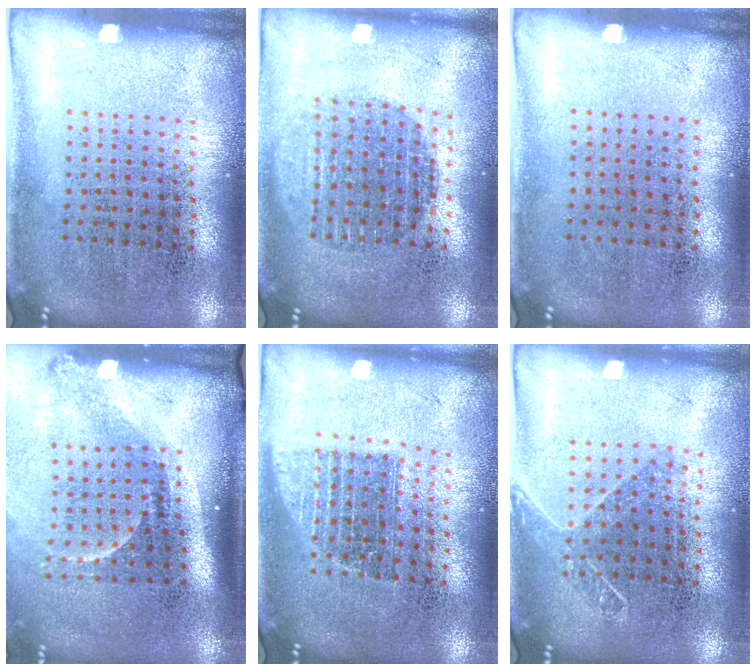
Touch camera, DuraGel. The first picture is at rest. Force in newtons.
{"total": 1.7, "press": 1.4, "slide": 0.9}
{"total": 0.0}
{"total": 2.2, "press": 1.5, "slide": 1.6}
{"total": 1.3, "press": 1.1, "slide": 0.8}
{"total": 1.4, "press": 1.1, "slide": 0.8}